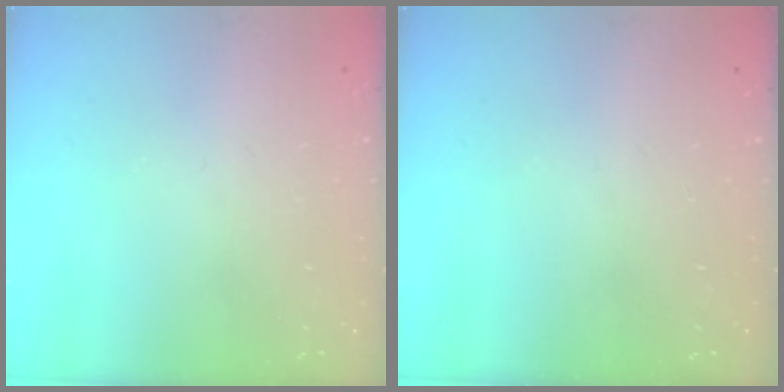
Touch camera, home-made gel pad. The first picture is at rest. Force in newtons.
{"total": 0.0}